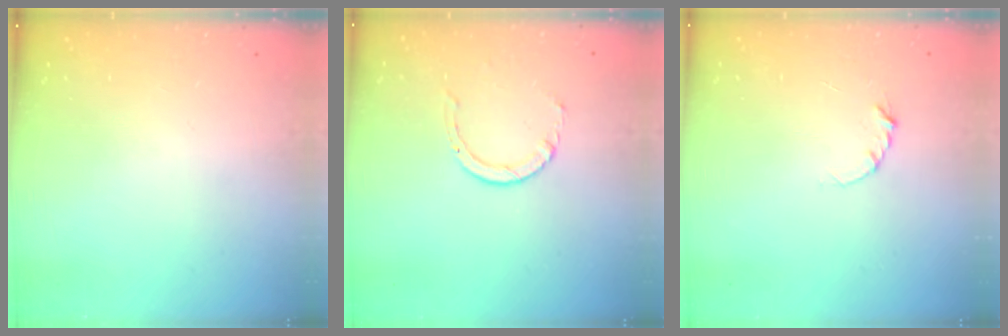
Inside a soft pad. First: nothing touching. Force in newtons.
{"total": 2.9, "press": 2.9, "slide": 0.4}
{"total": 2.9, "press": 2.9, "slide": 0.3}